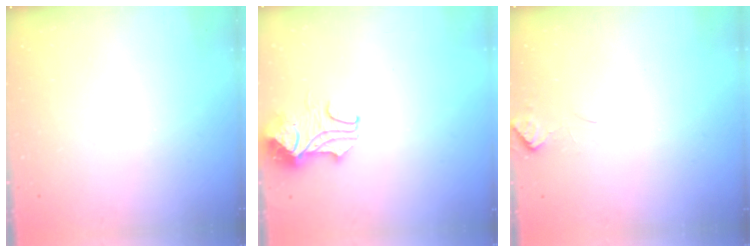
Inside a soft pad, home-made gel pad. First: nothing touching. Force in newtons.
{"total": 2.4, "press": 2.3, "slide": 0.8}
{"total": 4.3, "press": 4.3, "slide": 0.6}